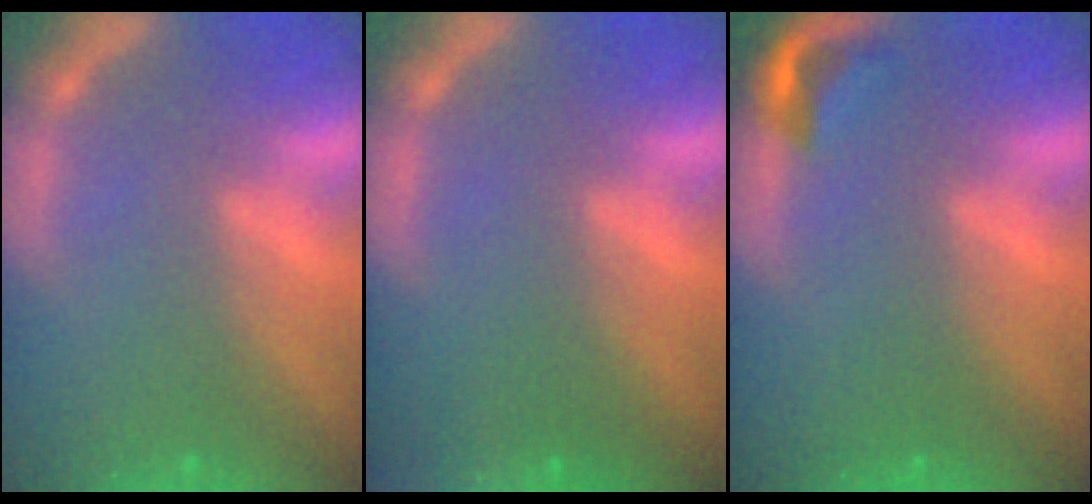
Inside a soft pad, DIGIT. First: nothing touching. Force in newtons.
{"total": 10.0}
{"total": 2.4}